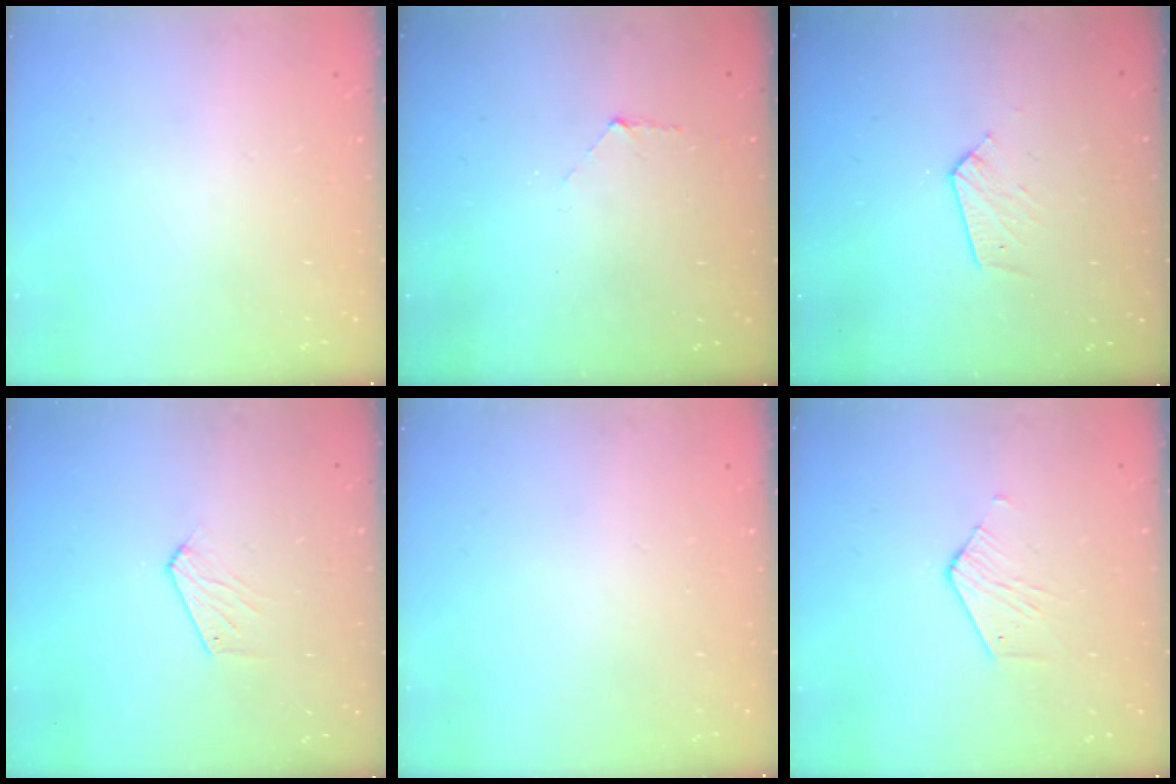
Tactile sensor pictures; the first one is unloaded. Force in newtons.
{"total": 4.2, "press": 4.2, "slide": 0.5}
{"total": 5.5, "press": 5.5, "slide": 0.5}
{"total": 4.5, "press": 4.5, "slide": 0.2}
{"total": 0.0}
{"total": 3.9, "press": 3.9, "slide": 0.3}